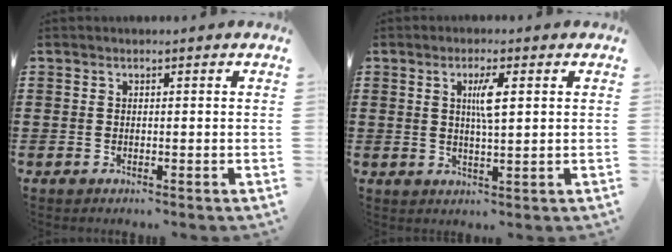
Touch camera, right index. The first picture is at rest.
{"total": 3.8, "force": [0.9, 0.6, 3.7], "torque": [-0.074, 0.004, 0.013]}